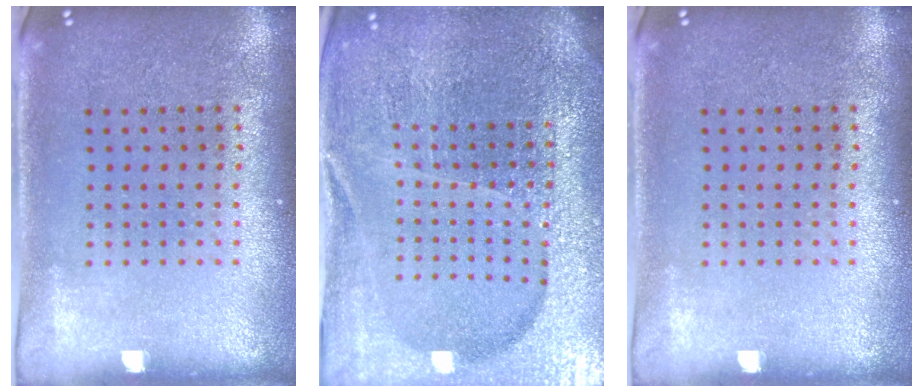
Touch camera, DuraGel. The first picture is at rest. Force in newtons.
{"total": 5.8, "press": 5.1, "slide": 2.7}
{"total": 0.0}